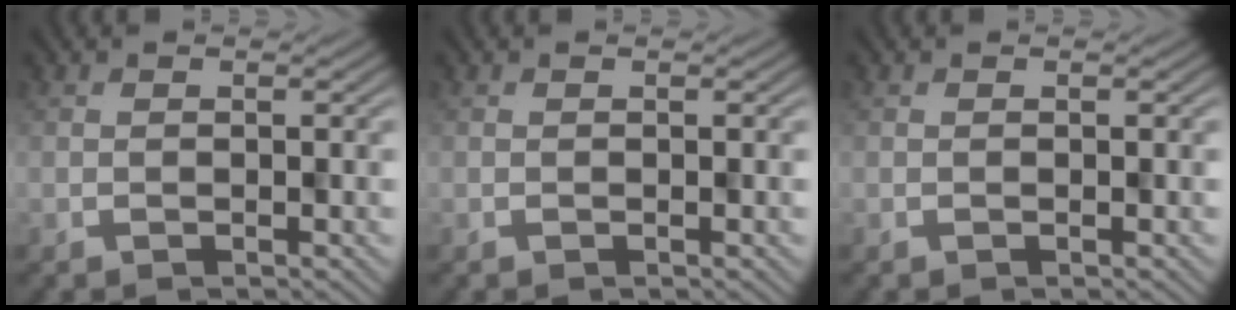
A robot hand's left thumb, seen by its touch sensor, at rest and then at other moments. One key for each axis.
{"total": 0.0}
{"total": 0.0}